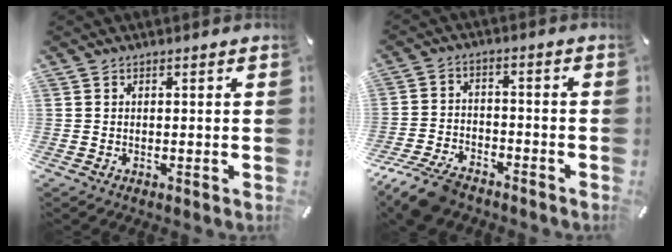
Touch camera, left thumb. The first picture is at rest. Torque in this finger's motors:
{"motor_torque": [-0.44, 1.23, 0.51, 0.50, 0.14]}